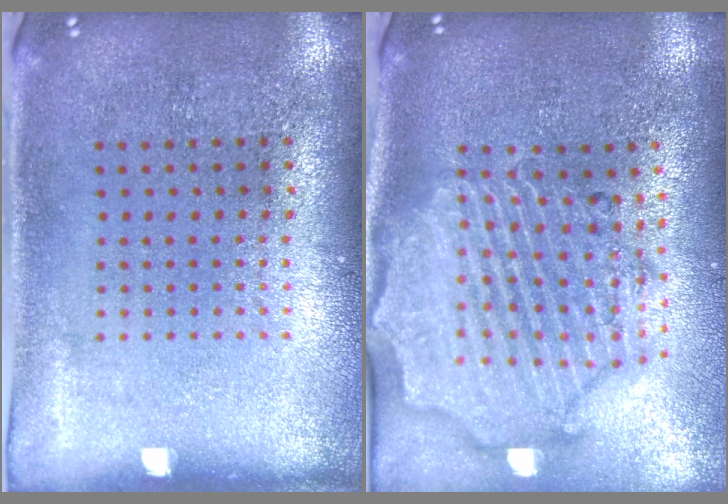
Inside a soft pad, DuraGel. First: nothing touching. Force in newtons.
{"total": 3.1, "press": 2.6, "slide": 1.5}